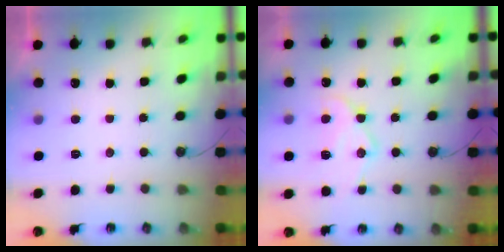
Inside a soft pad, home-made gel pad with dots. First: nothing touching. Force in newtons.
{"total": 13.8, "press": 13.7, "slide": 1.4}